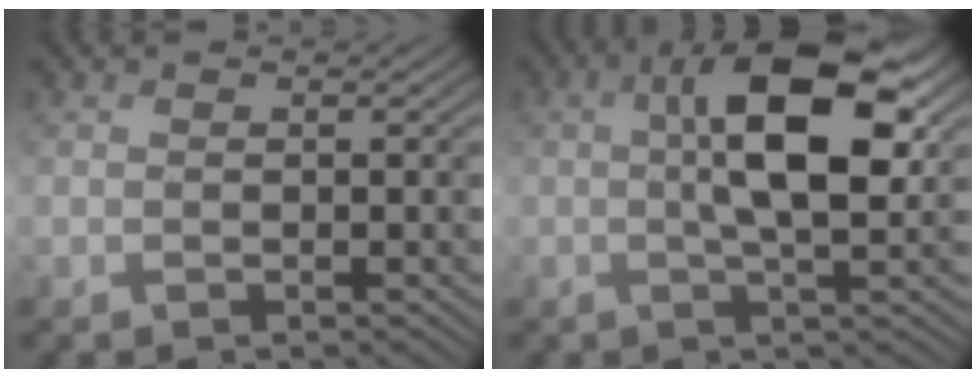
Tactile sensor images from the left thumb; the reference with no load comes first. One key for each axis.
{"total": 9.9, "fx": 1.4, "fy": 3.8, "fz": 9.1, "tx": -0.156, "ty": 0.006, "tz": 0.015}